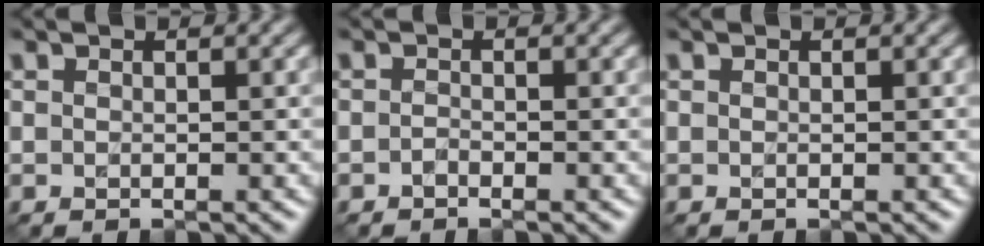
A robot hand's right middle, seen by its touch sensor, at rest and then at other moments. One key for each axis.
{"total": 0.6, "fx": -0.5, "fy": 0.2, "fz": 0.3, "tx": -0.006, "ty": 0.000, "tz": -0.010}
{"total": 0.0}